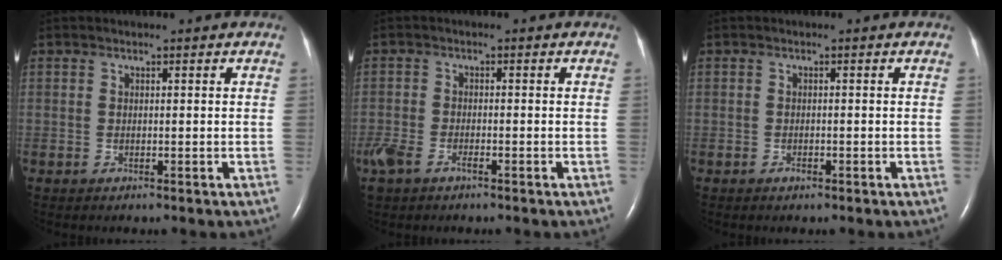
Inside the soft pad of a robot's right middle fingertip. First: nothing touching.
{"total": 5.3, "force": [-3.3, 2.5, 3.3], "torque": [-0.078, -0.007, -0.063]}
{"total": 0.6, "force": [-0.4, 0.2, 0.4], "torque": [-0.008, 0.000, -0.005]}